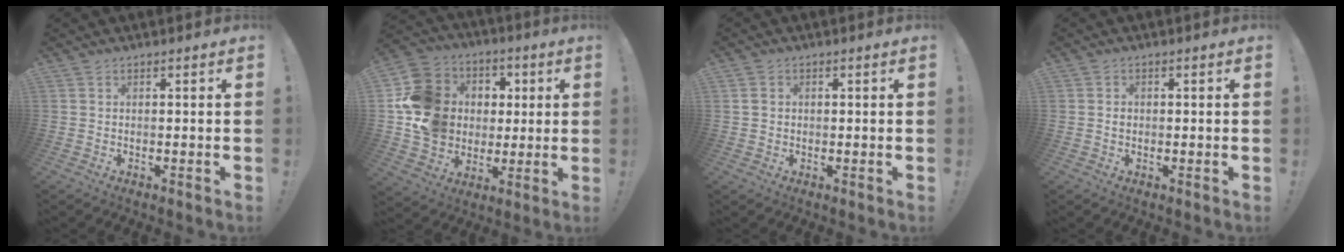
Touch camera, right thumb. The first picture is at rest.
{"total": 17.9, "force": [1.5, 16.3, 7.2], "torque": [-0.105, 0.010, 0.060]}
{"total": 1.9, "force": [0.2, 1.7, 0.7], "torque": [-0.010, 0.004, 0.004]}
{"total": 0.9, "force": [-0.2, 0.9, 0.3], "torque": [-0.001, 0.002, -0.004]}